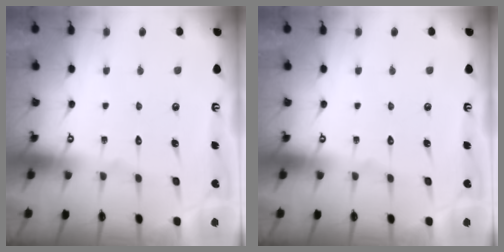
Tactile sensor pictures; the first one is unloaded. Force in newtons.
{"total": 0.0}